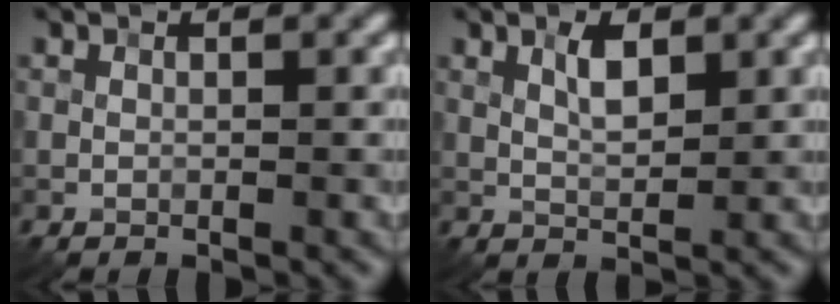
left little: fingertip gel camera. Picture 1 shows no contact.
{"total": 2.3, "force": [1.0, 0.9, 1.9], "torque": [-0.036, 0.001, 0.018]}